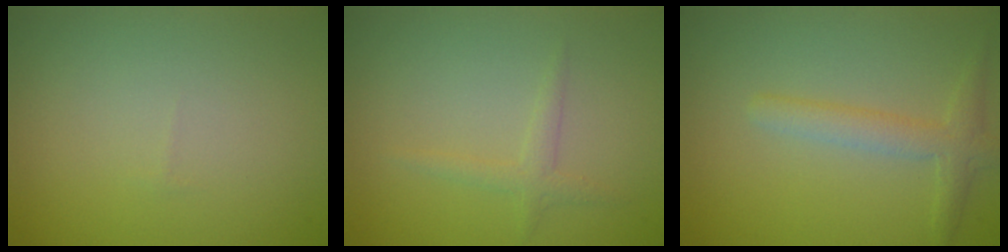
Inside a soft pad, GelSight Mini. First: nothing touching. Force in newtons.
{"total": 1.3, "press": 1.3, "slide": 0.1}
{"total": 2.5, "press": 2.5, "slide": 0.1}